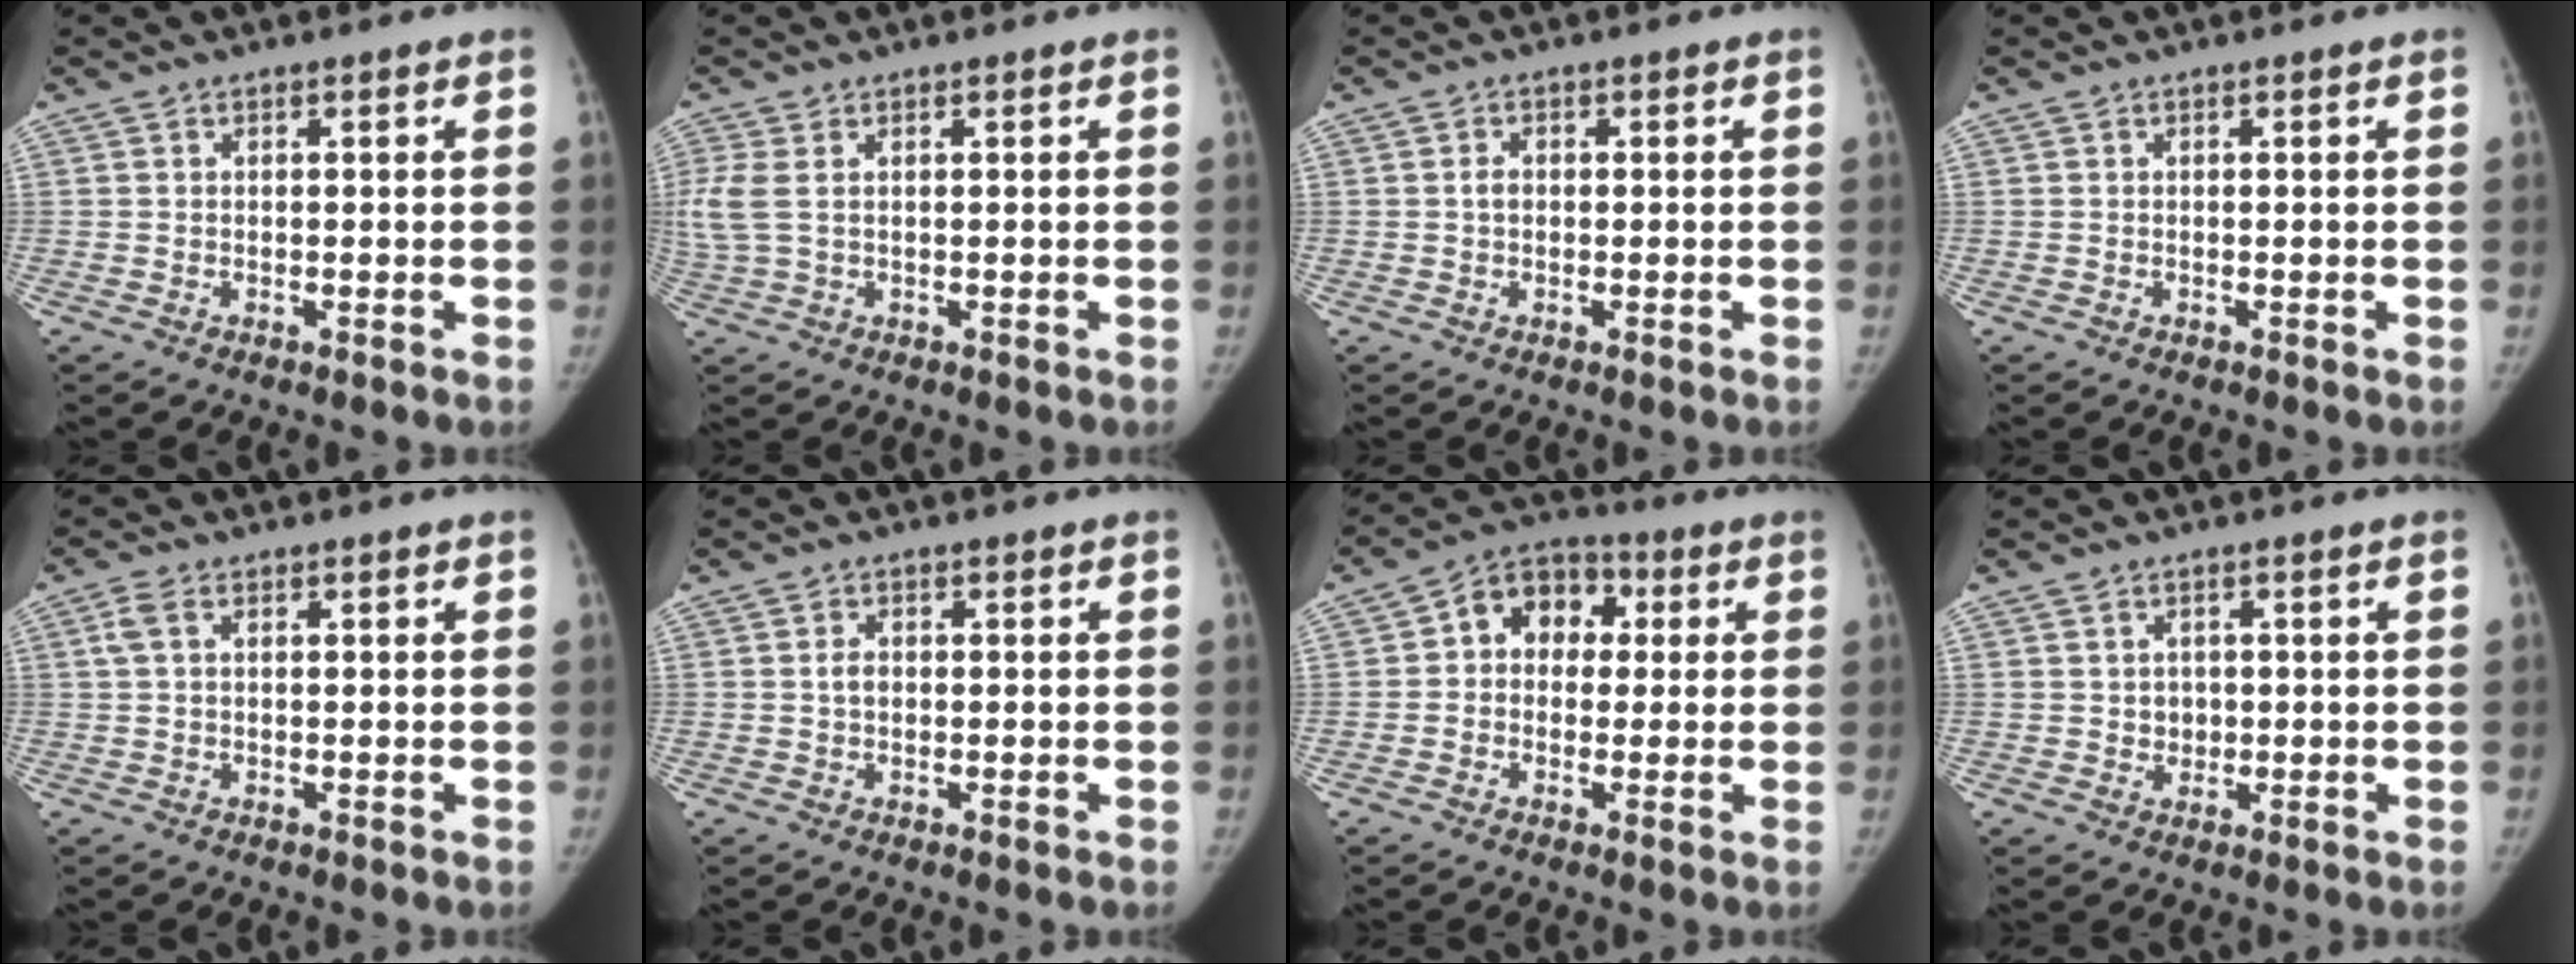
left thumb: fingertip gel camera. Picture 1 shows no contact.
{"total": 5.2, "force": [0.9, 3.1, 4.1], "torque": [-0.134, 0.013, 0.027]}
{"total": 1.2, "force": [0.0, 1.0, 0.8], "torque": [-0.007, 0.004, -0.003]}
{"total": 0.0}
{"total": 2.4, "force": [0.7, 1.4, 1.8], "torque": [-0.046, 0.011, 0.015]}
{"total": 1.6, "force": [0.0, 1.2, 1.1], "torque": [-0.015, 0.005, -0.001]}
{"total": 9.2, "force": [1.4, 7.3, 5.5], "torque": [-0.049, 0.021, 0.007]}
{"total": 2.1, "force": [0.0, 1.9, 0.8], "torque": [0.002, 0.000, 0.001]}